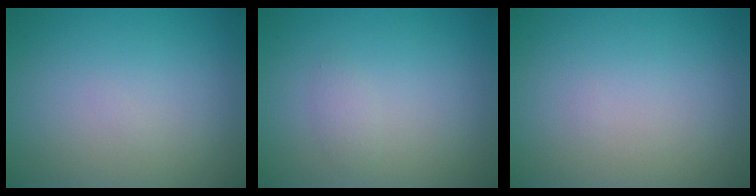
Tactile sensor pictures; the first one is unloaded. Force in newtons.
{"total": 0.8, "press": 0.8, "slide": 0.0}
{"total": 0.0}